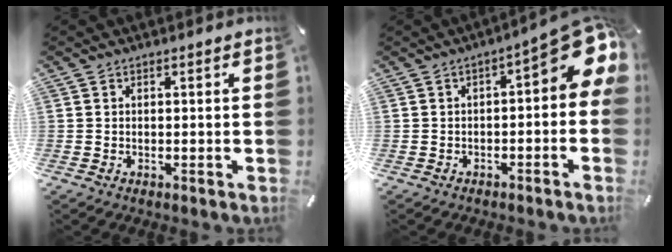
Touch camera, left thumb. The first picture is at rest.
{"total": 10.5, "force": [2.9, 4.2, 9.2], "torque": [-0.110, -0.026, 0.048]}